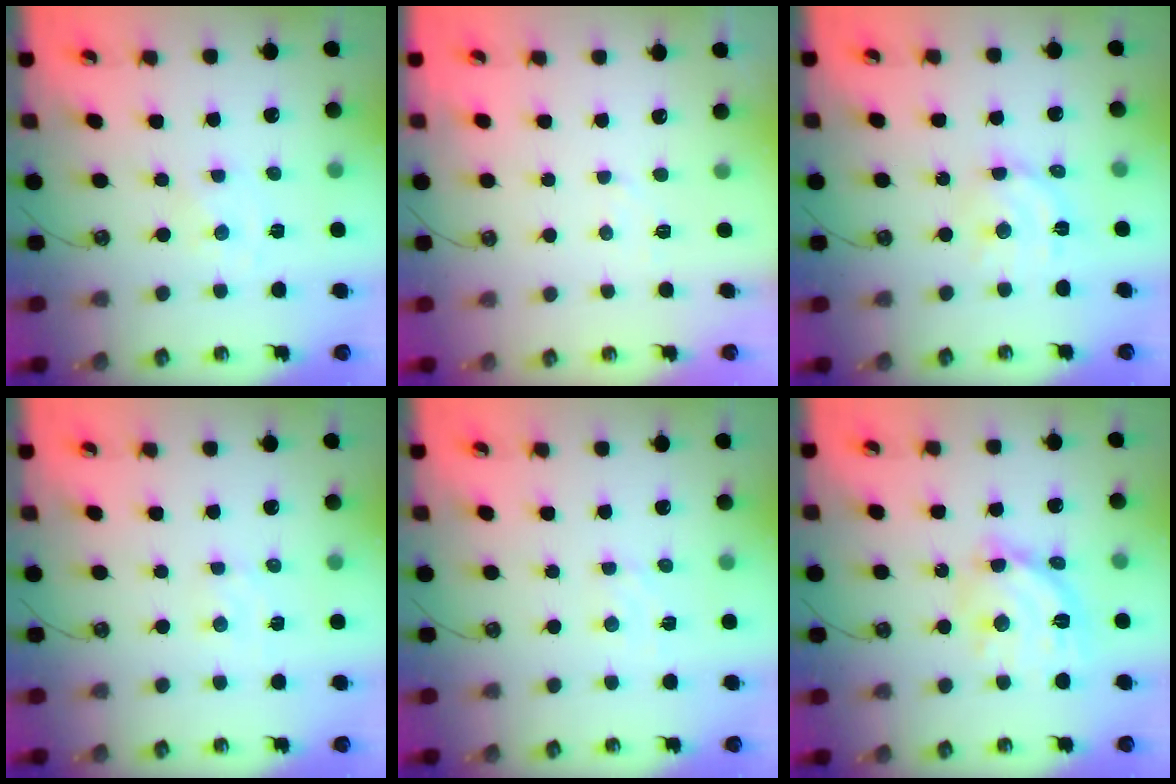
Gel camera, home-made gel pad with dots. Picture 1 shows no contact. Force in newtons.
{"total": 3.7, "press": 3.7, "slide": 0.6}
{"total": 10.2, "press": 10.2, "slide": 0.7}
{"total": 1.2, "press": 1.2, "slide": 0.1}
{"total": 3.4, "press": 3.4, "slide": 0.5}
{"total": 14.9, "press": 14.9, "slide": 1.2}